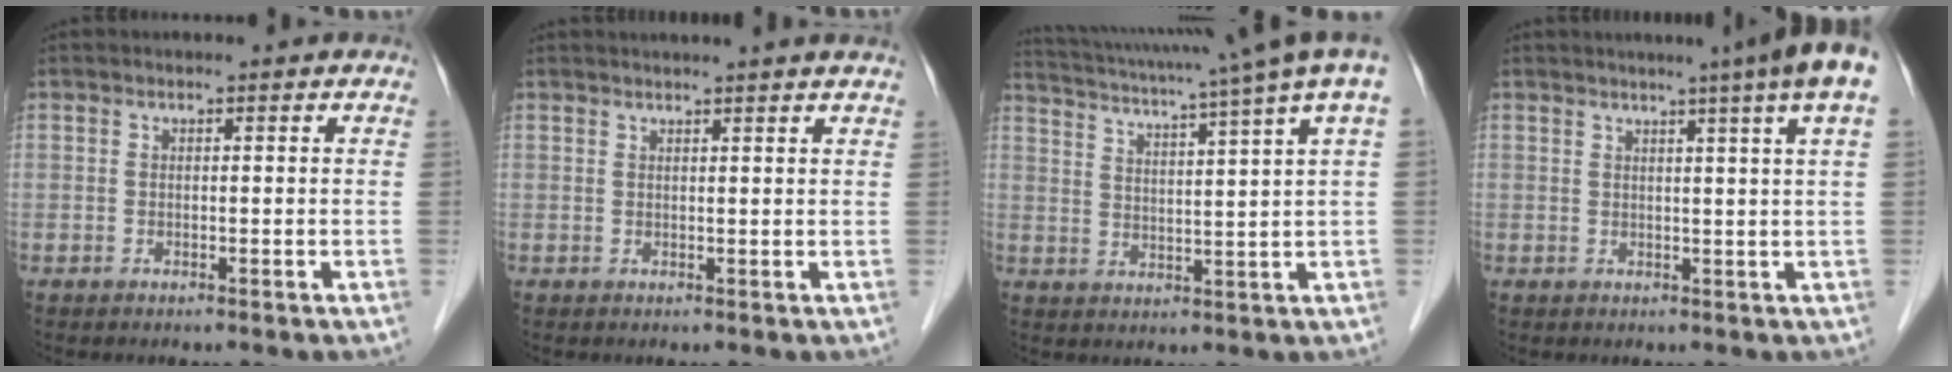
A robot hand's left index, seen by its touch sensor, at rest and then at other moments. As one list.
[{"total": 6.0, "force": [5.5, -0.8, 2.4], "torque": [-0.026, 0.023, 0.055]}, {"total": 16.1, "force": [12.6, -1.2, 9.8], "torque": [-0.173, -0.009, 0.163]}, {"total": 7.4, "force": [4.6, -1.1, 5.6], "torque": [-0.074, 0.010, 0.039]}]